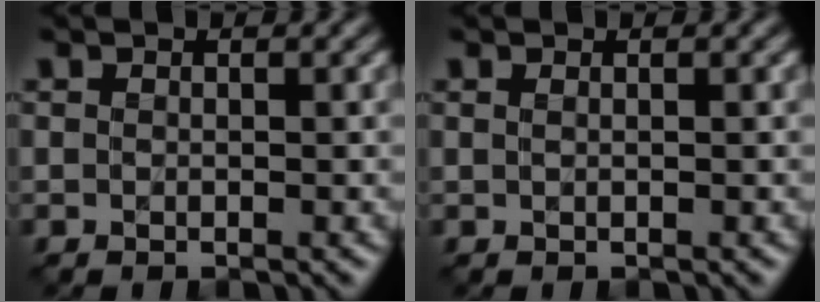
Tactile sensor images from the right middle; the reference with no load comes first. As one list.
[{"total": 0.7, "force": [0.4, 0.3, 0.5], "torque": [-0.007, -0.001, -0.001]}]